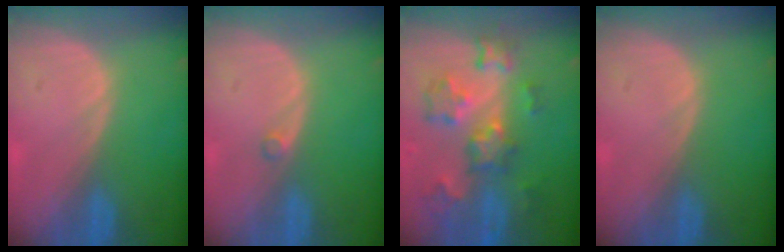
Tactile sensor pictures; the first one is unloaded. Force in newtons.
{"total": 0.7, "press": 0.7, "slide": 0.1}
{"total": 9.2, "press": 8.1, "slide": 4.4}
{"total": 0.0}